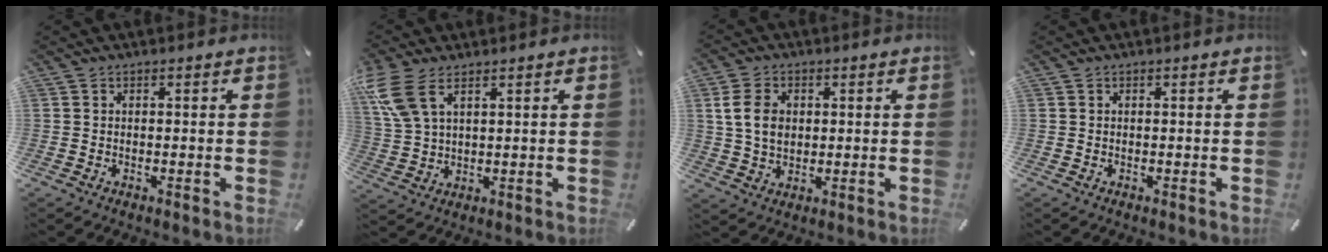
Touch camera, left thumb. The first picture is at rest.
{"total": 9.7, "force": [5.0, 4.8, 6.8], "torque": [-0.172, -0.015, 0.090]}
{"total": 7.9, "force": [1.5, 6.1, 4.8], "torque": [-0.103, 0.004, 0.023]}
{"total": 0.0}